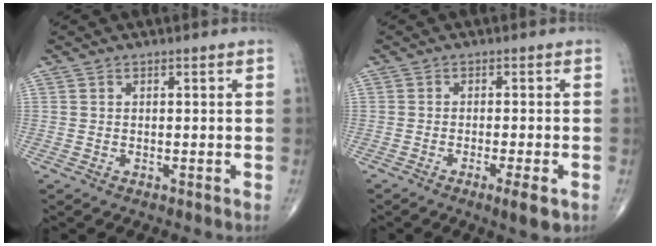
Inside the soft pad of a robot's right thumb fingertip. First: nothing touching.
{"total": 4.4, "force": [-2.1, 0.6, 3.8], "torque": [-0.062, -0.007, -0.035]}